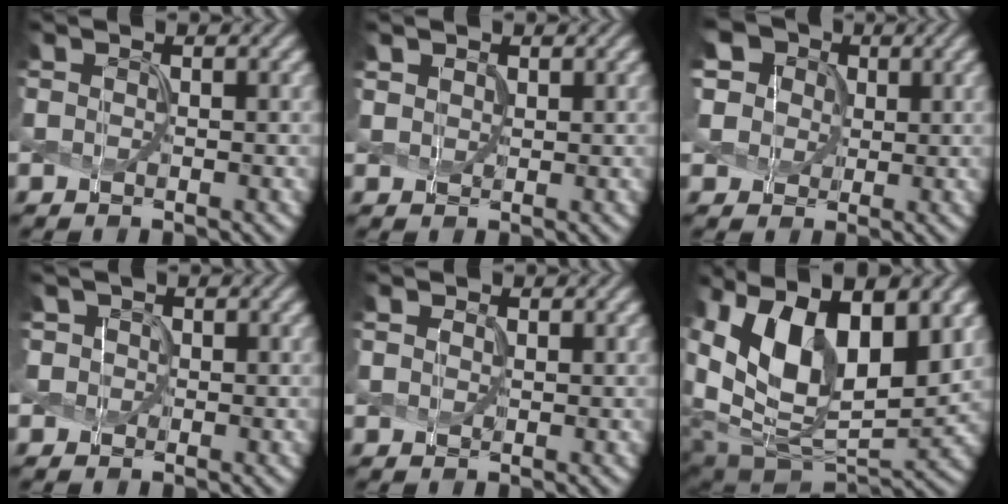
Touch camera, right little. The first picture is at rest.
{"total": 1.0, "force": [0.7, 0.7, 0.2], "torque": [-0.006, -0.003, 0.018]}
{"total": 9.6, "force": [4.6, 7.3, 4.0], "torque": [-0.101, 0.022, 0.067]}
{"total": 1.6, "force": [0.3, 1.5, 0.2], "torque": [-0.006, 0.002, 0.007]}
{"total": 0.8, "force": [0.2, 0.6, 0.3], "torque": [-0.006, -0.003, 0.009]}
{"total": 14.6, "force": [4.3, 8.7, 10.9], "torque": [-0.211, -0.001, 0.086]}